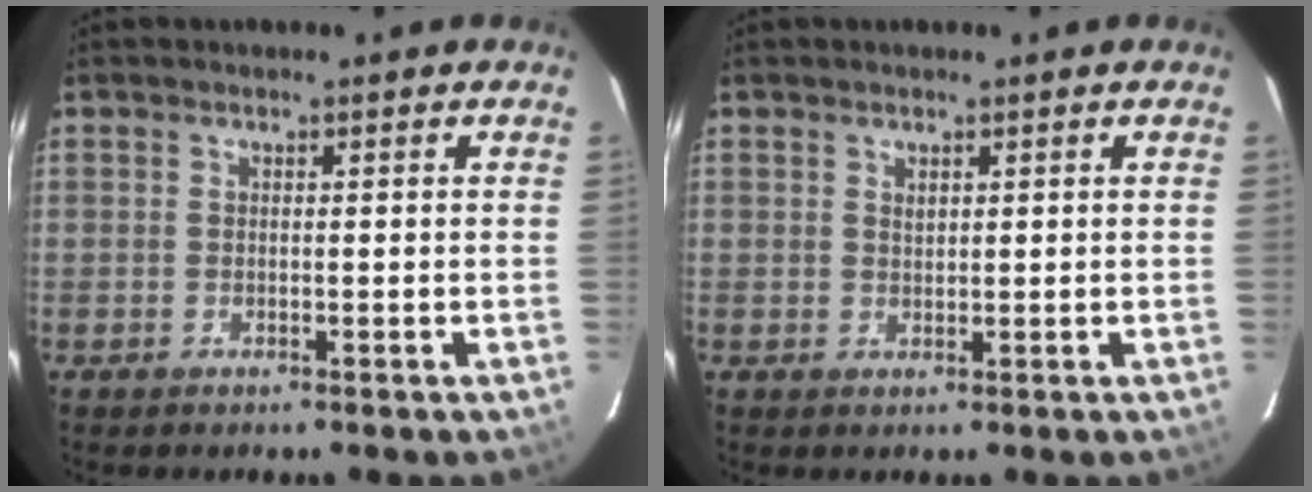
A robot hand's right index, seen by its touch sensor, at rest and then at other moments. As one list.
[{"total": 1.0, "force": [0.5, 0.6, 0.6], "torque": [-0.008, 0.003, 0.011]}]